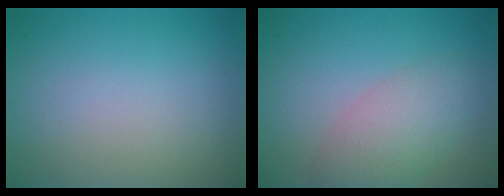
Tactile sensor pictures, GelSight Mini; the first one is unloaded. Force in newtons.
{"total": 4.2, "press": 4.2, "slide": 0.2}